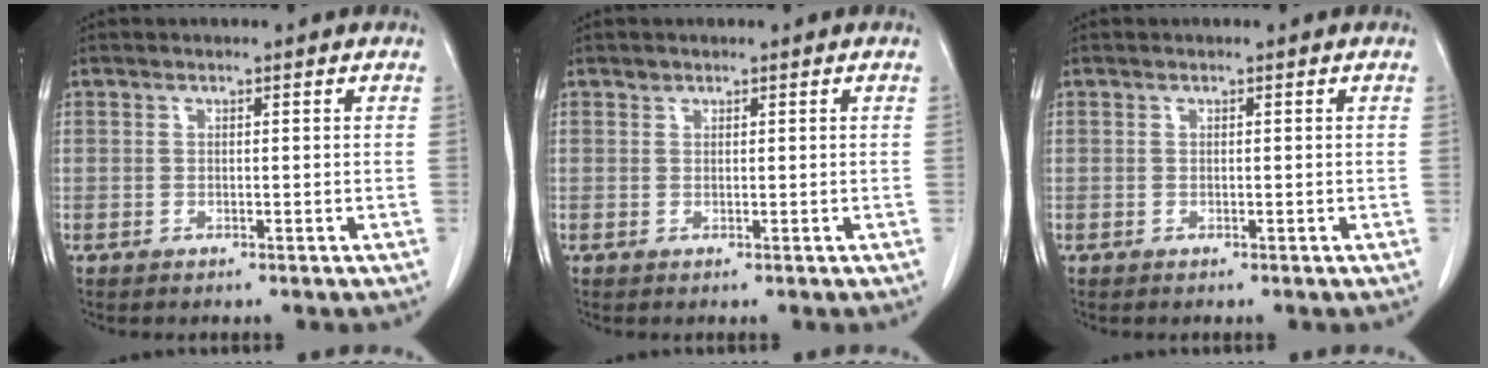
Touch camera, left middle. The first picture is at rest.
{"total": 0.5, "force": [0.4, 0.3, 0.0], "torque": [-0.001, -0.001, 0.006]}
{"total": 0.0}